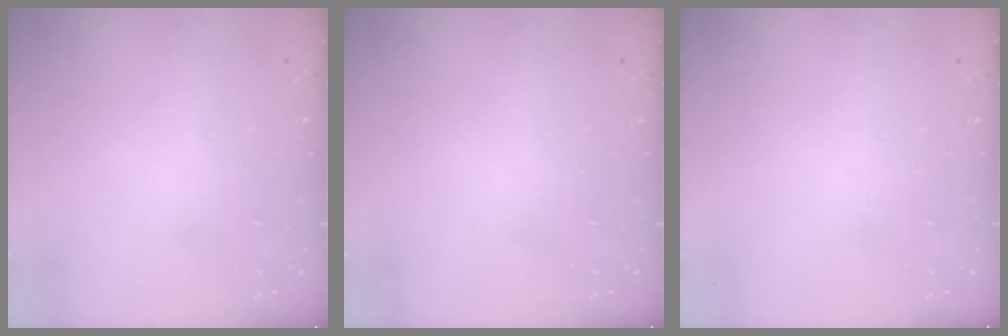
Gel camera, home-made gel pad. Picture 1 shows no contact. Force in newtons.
{"total": 0.0}
{"total": 0.0}